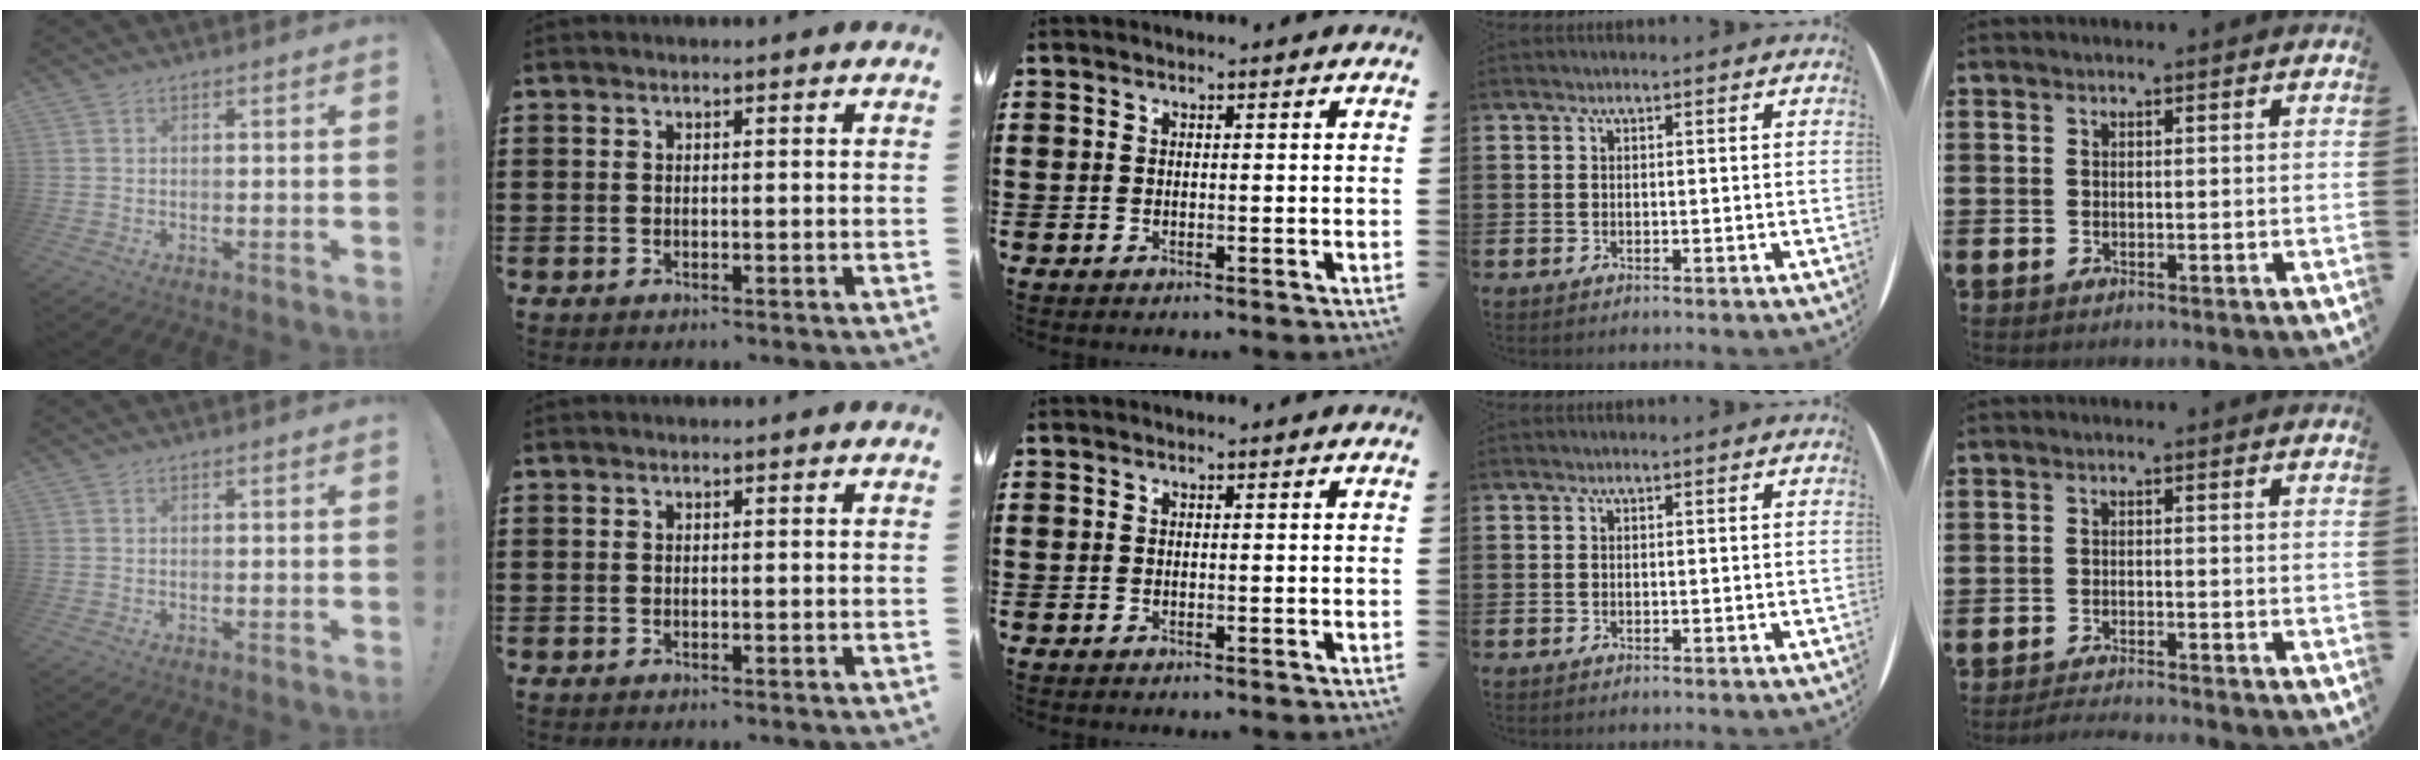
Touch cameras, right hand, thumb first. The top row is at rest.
{"little": {"total": 1.5, "force": [-1.5, -0.2, 0.2], "torque": [-0.004, 0.004, -0.030]}}